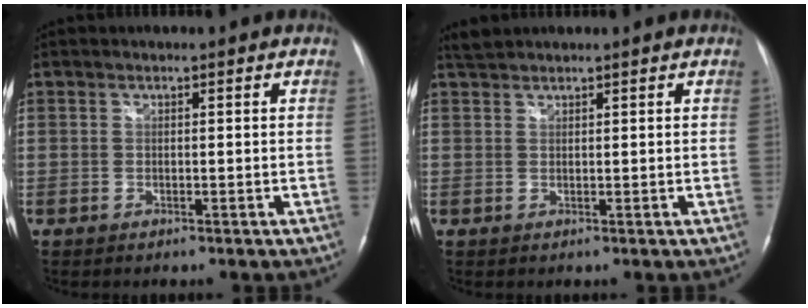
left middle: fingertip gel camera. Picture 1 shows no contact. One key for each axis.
{"total": 1.6, "fx": 1.6, "fy": 0.2, "fz": 0.1, "tx": -0.010, "ty": 0.012, "tz": 0.035}